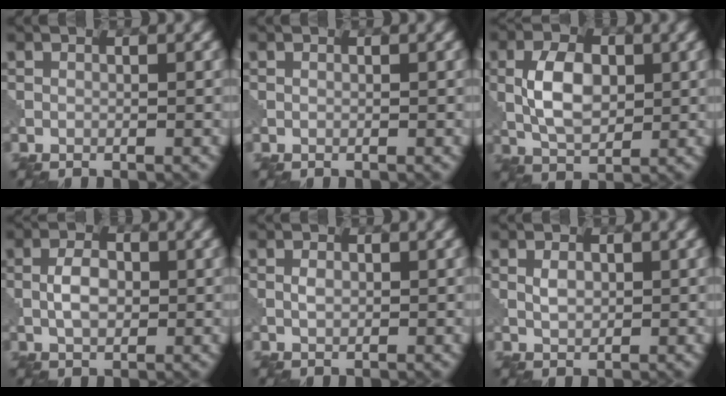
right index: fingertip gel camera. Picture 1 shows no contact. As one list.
[{"total": 0.0}, {"total": 4.8, "force": [0.7, 2.9, 3.7], "torque": [-0.074, 0.001, 0.016]}, {"total": 2.6, "force": [0.2, 1.6, 2.1], "torque": [-0.040, 0.000, 0.003]}, {"total": 0.9, "force": [0.3, 0.6, 0.6], "torque": [-0.012, -0.002, 0.007]}, {"total": 1.3, "force": [0.6, 0.9, 0.7], "torque": [-0.015, -0.003, 0.014]}]